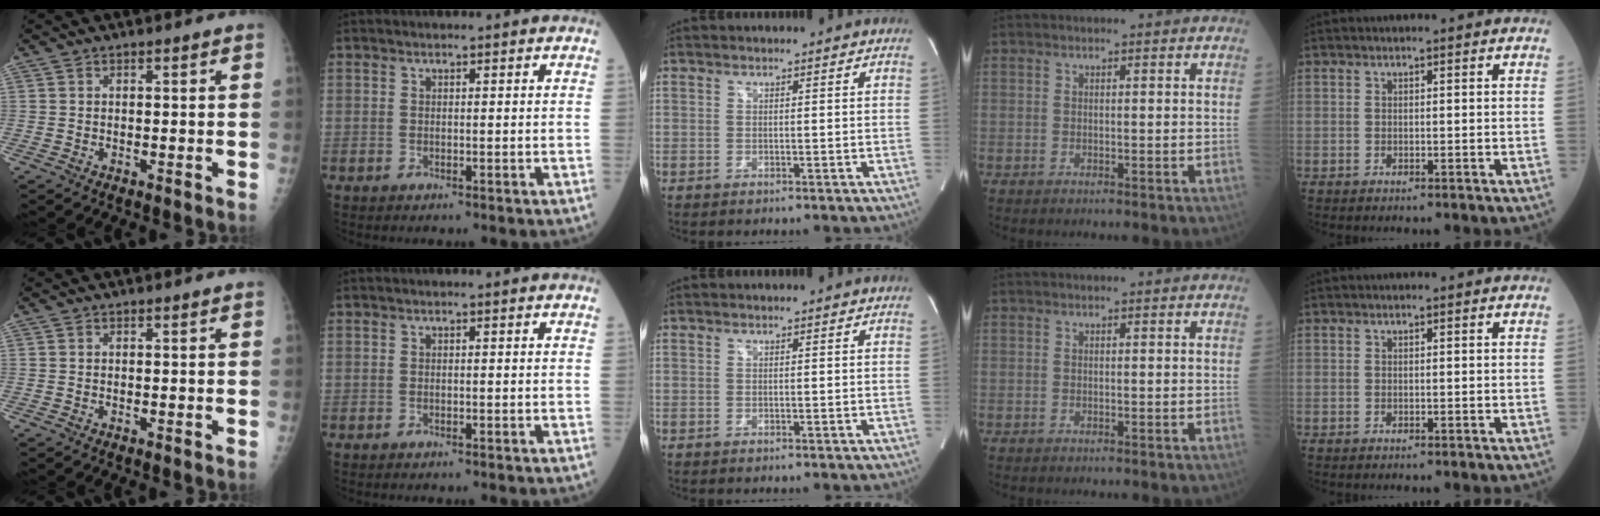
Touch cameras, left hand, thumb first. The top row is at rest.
{}